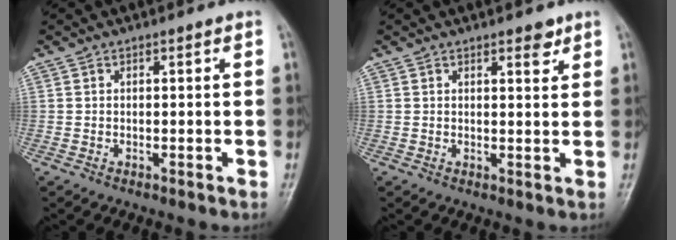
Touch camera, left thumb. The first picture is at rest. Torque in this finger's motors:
{"motor_torque": [-0.24, -0.02, -0.09, 0.15, 0.04]}